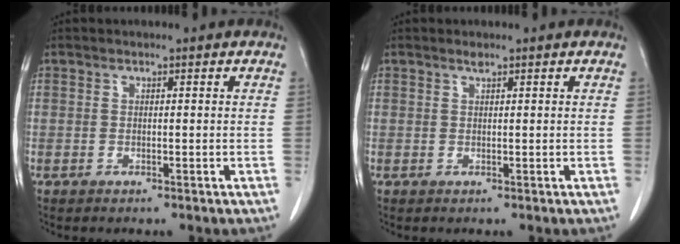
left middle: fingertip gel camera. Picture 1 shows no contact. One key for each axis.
{"total": 0.6, "fx": 0.5, "fy": -0.1, "fz": 0.3, "tx": -0.011, "ty": -0.003, "tz": 0.012}